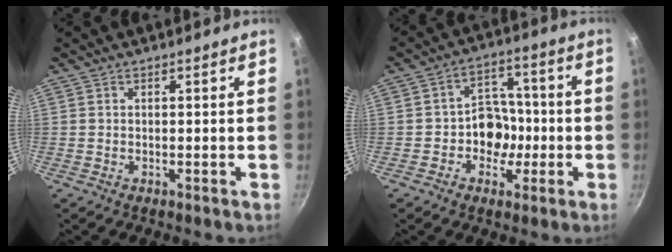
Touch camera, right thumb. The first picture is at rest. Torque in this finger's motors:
{"motor_torque": [0.90, 0.72, 0.54, 0.18, 0.10]}